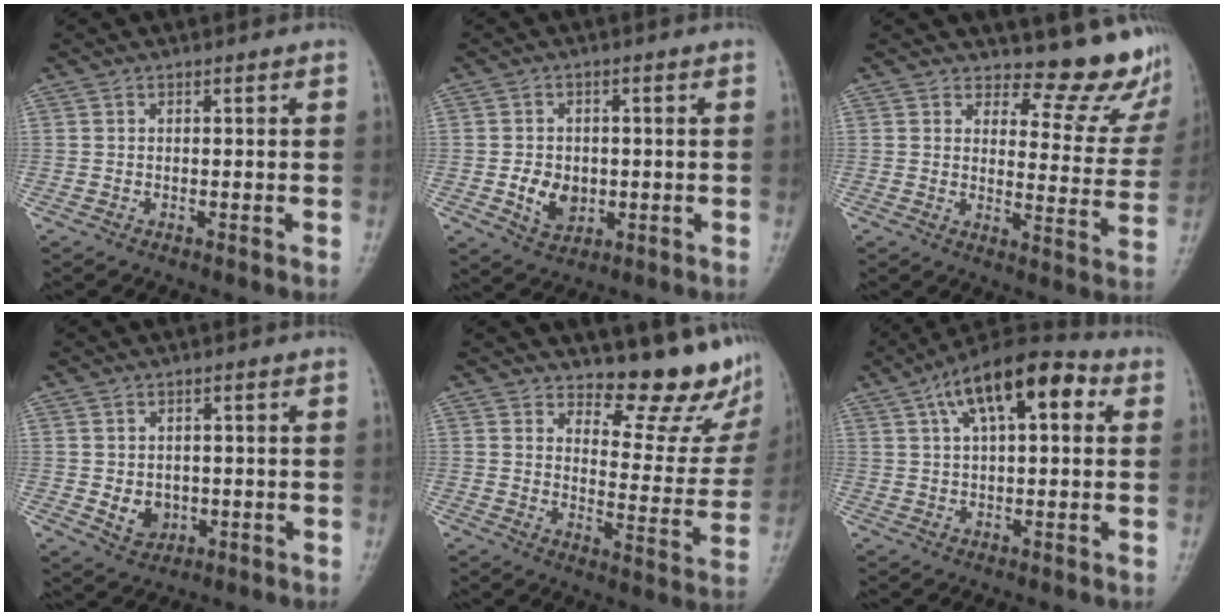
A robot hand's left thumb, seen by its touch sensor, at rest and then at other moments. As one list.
[{"total": 6.0, "force": [-0.9, 4.6, 3.8], "torque": [-0.048, -0.001, -0.008]}, {"total": 11.1, "force": [10.6, 2.9, 1.7], "torque": [0.016, -0.116, 0.116]}, {"total": 4.6, "force": [-0.5, 3.7, 2.6], "torque": [-0.024, -0.002, 0.003]}, {"total": 13.7, "force": [11.6, 4.3, 5.7], "torque": [-0.033, -0.118, 0.146]}, {"total": 14.1, "force": [5.3, 6.0, 11.6], "torque": [-0.167, 0.024, 0.076]}]